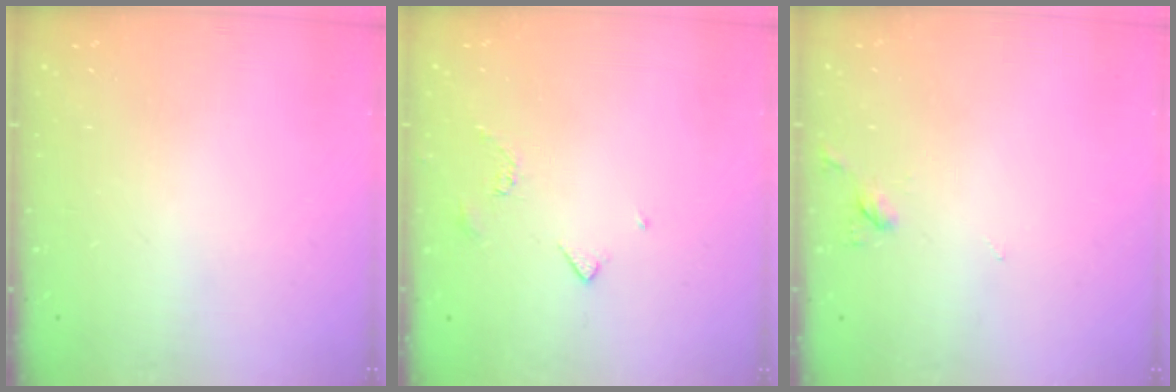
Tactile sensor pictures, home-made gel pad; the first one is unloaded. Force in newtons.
{"total": 3.5, "press": 3.4, "slide": 0.7}
{"total": 3.2, "press": 3.2, "slide": 0.5}